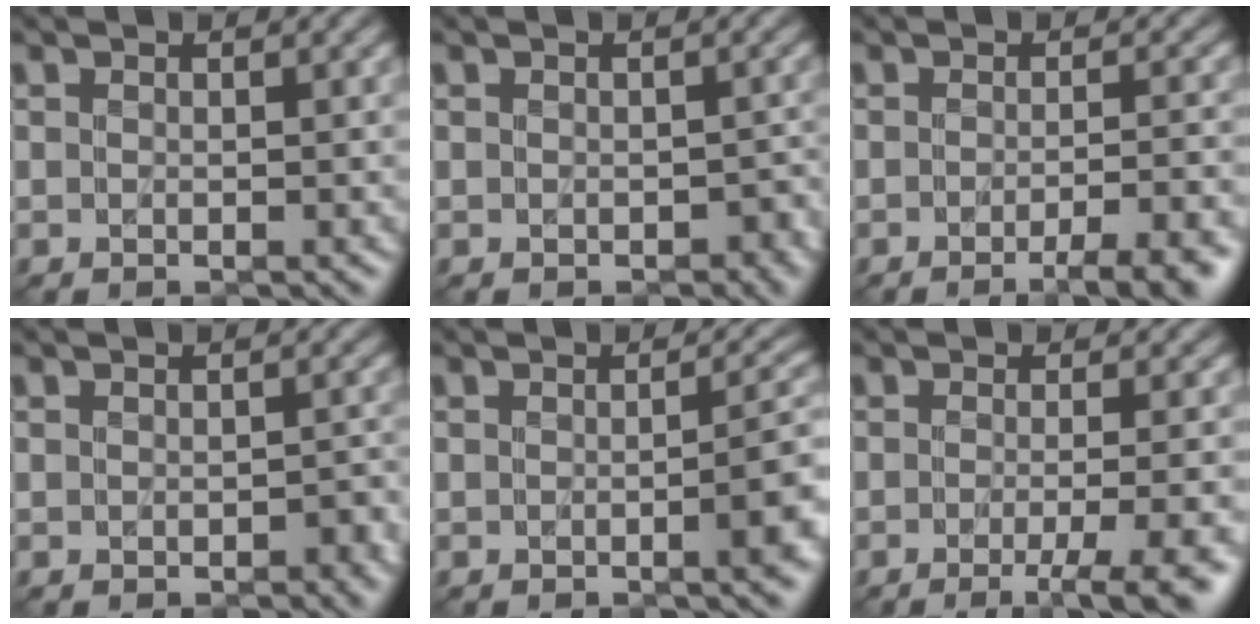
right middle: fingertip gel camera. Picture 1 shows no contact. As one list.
[{"total": 1.5, "force": [-0.4, 1.0, 1.1], "torque": [-0.015, -0.006, -0.003]}, {"total": 4.9, "force": [-2.8, 1.2, 3.9], "torque": [-0.039, 0.002, -0.036]}, {"total": 1.3, "force": [-0.4, 0.7, 1.0], "torque": [-0.015, -0.002, -0.004]}, {"total": 4.1, "force": [-0.8, 1.1, 3.9], "torque": [-0.043, 0.004, -0.010]}, {"total": 5.1, "force": [-2.2, 1.0, 4.5], "torque": [-0.056, -0.006, -0.032]}]